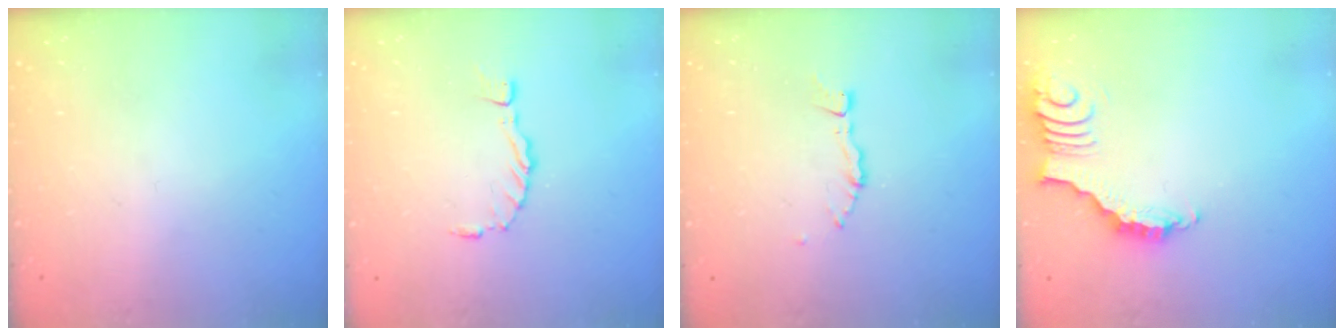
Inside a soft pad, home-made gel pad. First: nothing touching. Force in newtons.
{"total": 0.8, "press": 0.8, "slide": 0.1}
{"total": 1.9, "press": 1.9, "slide": 0.2}
{"total": 3.9, "press": 3.9, "slide": 0.7}